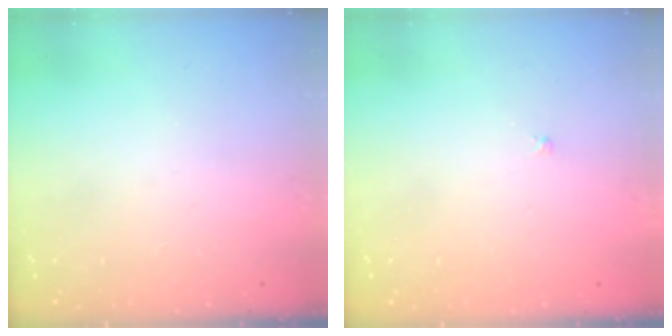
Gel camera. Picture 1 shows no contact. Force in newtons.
{"total": 1.0, "press": 0.9, "slide": 0.3}